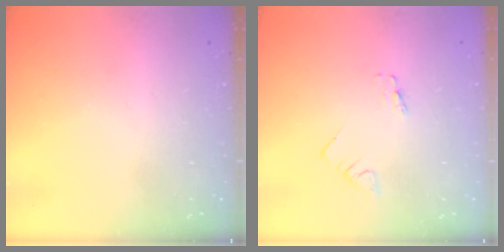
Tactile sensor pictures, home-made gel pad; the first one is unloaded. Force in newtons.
{"total": 0.7, "press": 0.7, "slide": 0.1}